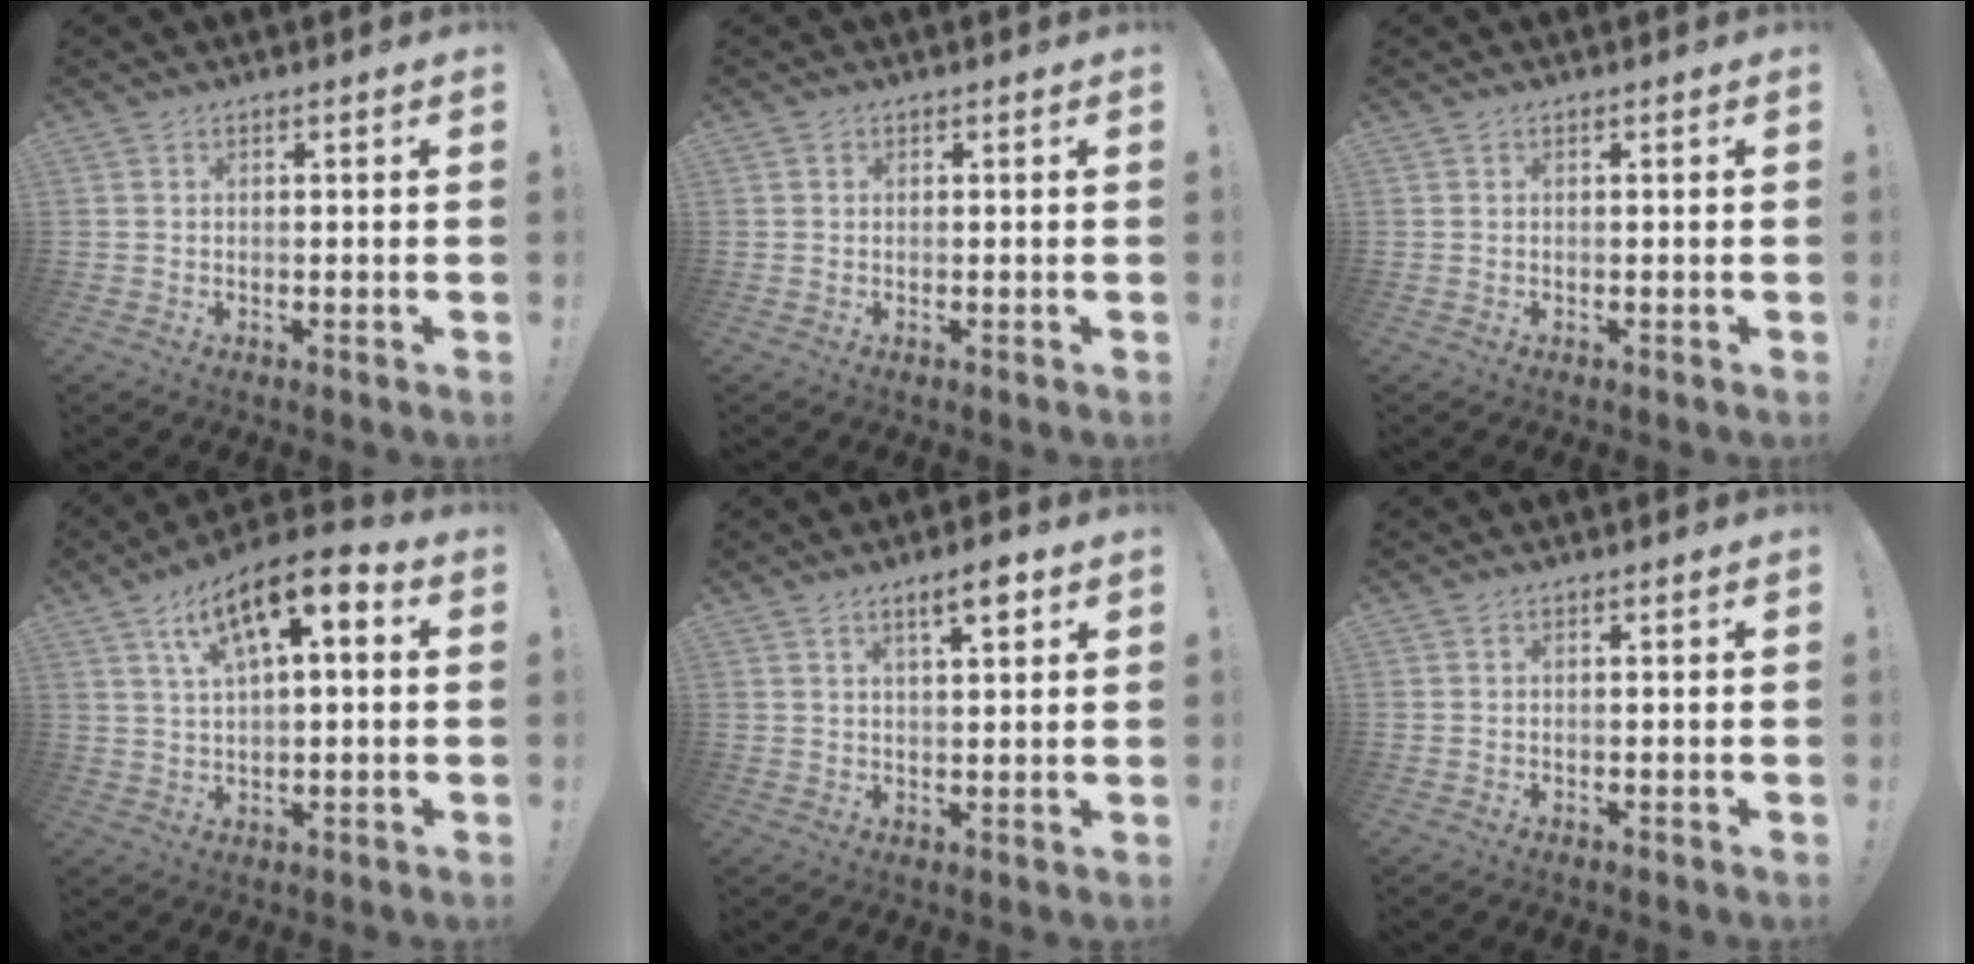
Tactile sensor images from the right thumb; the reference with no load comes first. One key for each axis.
{"total": 0.6, "fx": 0.3, "fy": 0.5, "fz": 0.0, "tx": -0.002, "ty": 0.002, "tz": 0.006}
{"total": 0.0}
{"total": 12.6, "fx": 5.8, "fy": 4.2, "fz": 10.3, "tx": -0.171, "ty": -0.021, "tz": 0.099}
{"total": 5.5, "fx": 3.2, "fy": 1.3, "fz": 4.3, "tx": -0.062, "ty": -0.012, "tz": 0.050}
{"total": 0.0}